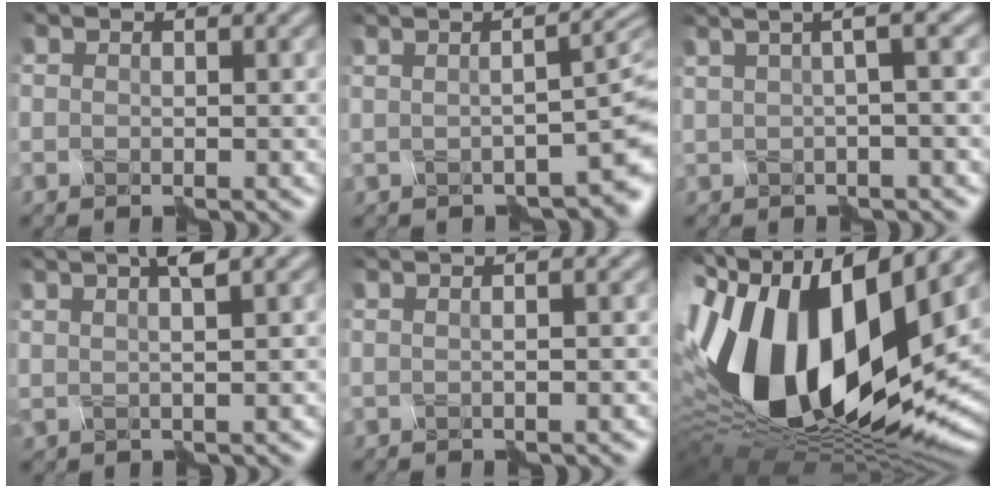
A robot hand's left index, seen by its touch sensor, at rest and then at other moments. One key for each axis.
{"total": 4.6, "fx": -1.0, "fy": 0.7, "fz": 4.4, "tx": -0.036, "ty": 0.003, "tz": -0.008}
{"total": 4.4, "fx": 1.5, "fy": 0.8, "fz": 4.0, "tx": -0.043, "ty": 0.027, "tz": 0.010}
{"total": 1.6, "fx": 0.8, "fy": -0.9, "fz": 1.1, "tx": -0.018, "ty": 0.001, "tz": 0.020}
{"total": 1.1, "fx": -0.2, "fy": -1.1, "fz": 0.2, "tx": -0.004, "ty": 0.001, "tz": -0.004}
{"total": 17.2, "fx": 0.2, "fy": 9.2, "fz": 14.5, "tx": -0.312, "ty": 0.001, "tz": 0.003}